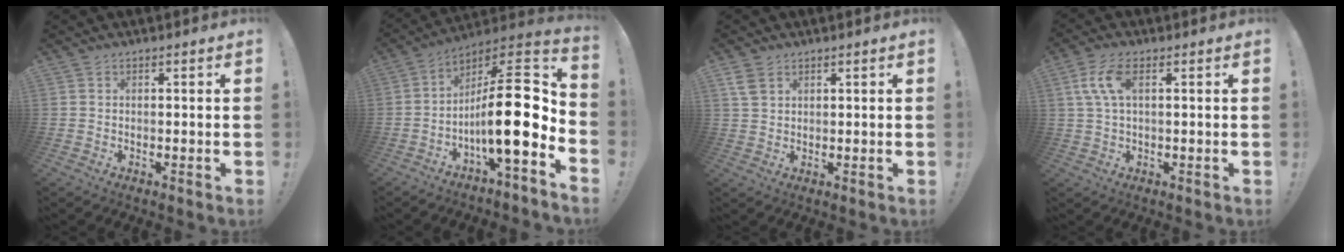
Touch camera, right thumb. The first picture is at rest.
{"total": 20.4, "force": [-3.1, 5.4, 19.4], "torque": [-0.328, 0.007, -0.054]}
{"total": 3.9, "force": [2.3, 2.4, 2.1], "torque": [-0.036, -0.005, 0.045]}
{"total": 7.5, "force": [1.7, 3.2, 6.5], "torque": [-0.126, 0.005, 0.034]}